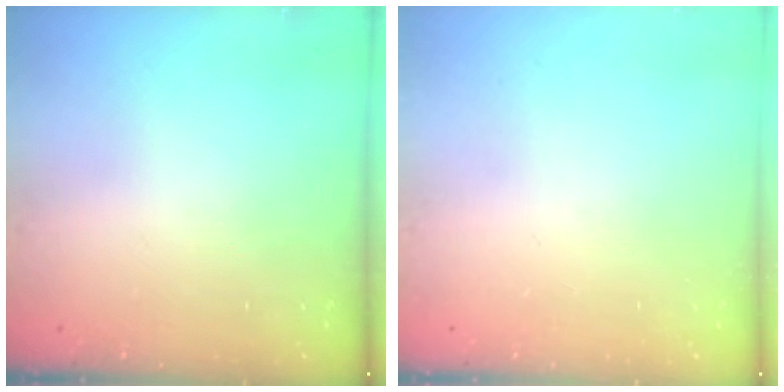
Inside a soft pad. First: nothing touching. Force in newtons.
{"total": 0.0}